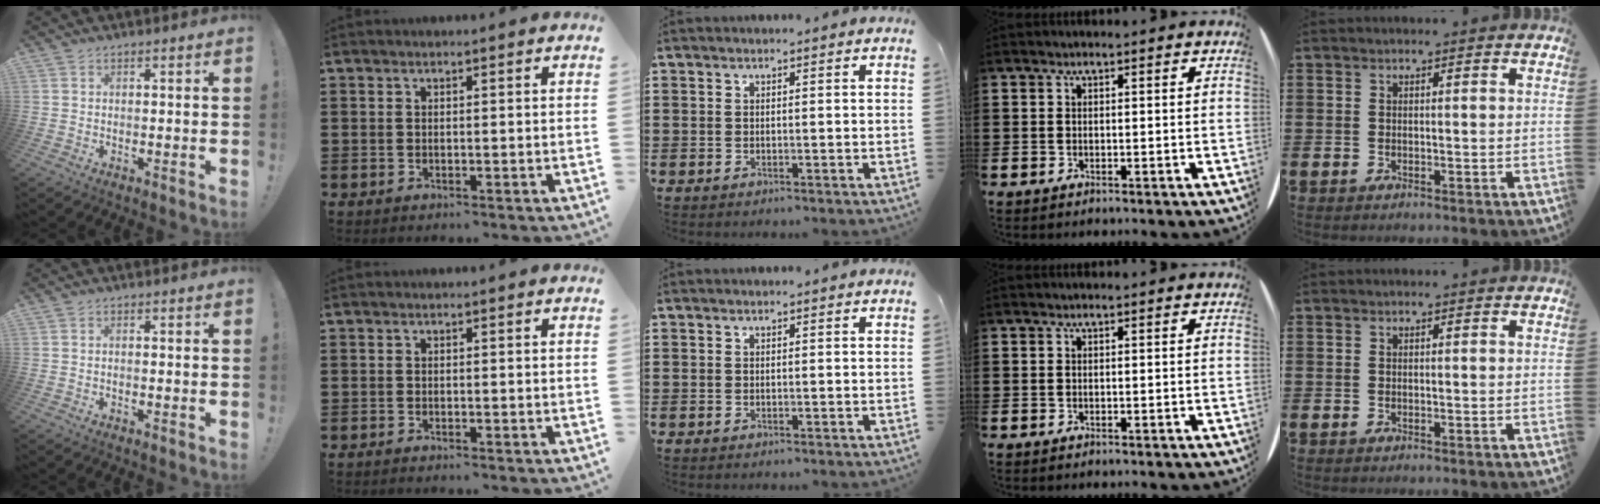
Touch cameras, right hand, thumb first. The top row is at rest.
{"thumb": {"total": 0.7, "force": [-0.5, 0.1, 0.4], "torque": [-0.016, 0.003, -0.007]}, "index": {"total": 0.5, "force": [-0.5, 0.0, 0.1], "torque": [-0.003, -0.002, -0.010]}}